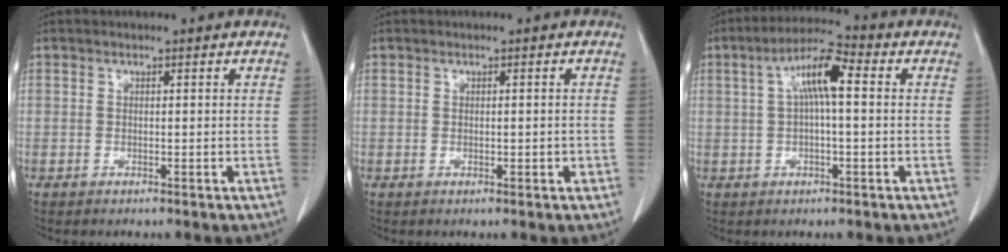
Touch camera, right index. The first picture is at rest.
{"total": 1.5, "force": [-0.3, 0.8, 1.2], "torque": [-0.024, 0.003, 0.001]}
{"total": 8.2, "force": [1.5, 2.0, 7.8], "torque": [-0.151, 0.030, 0.023]}